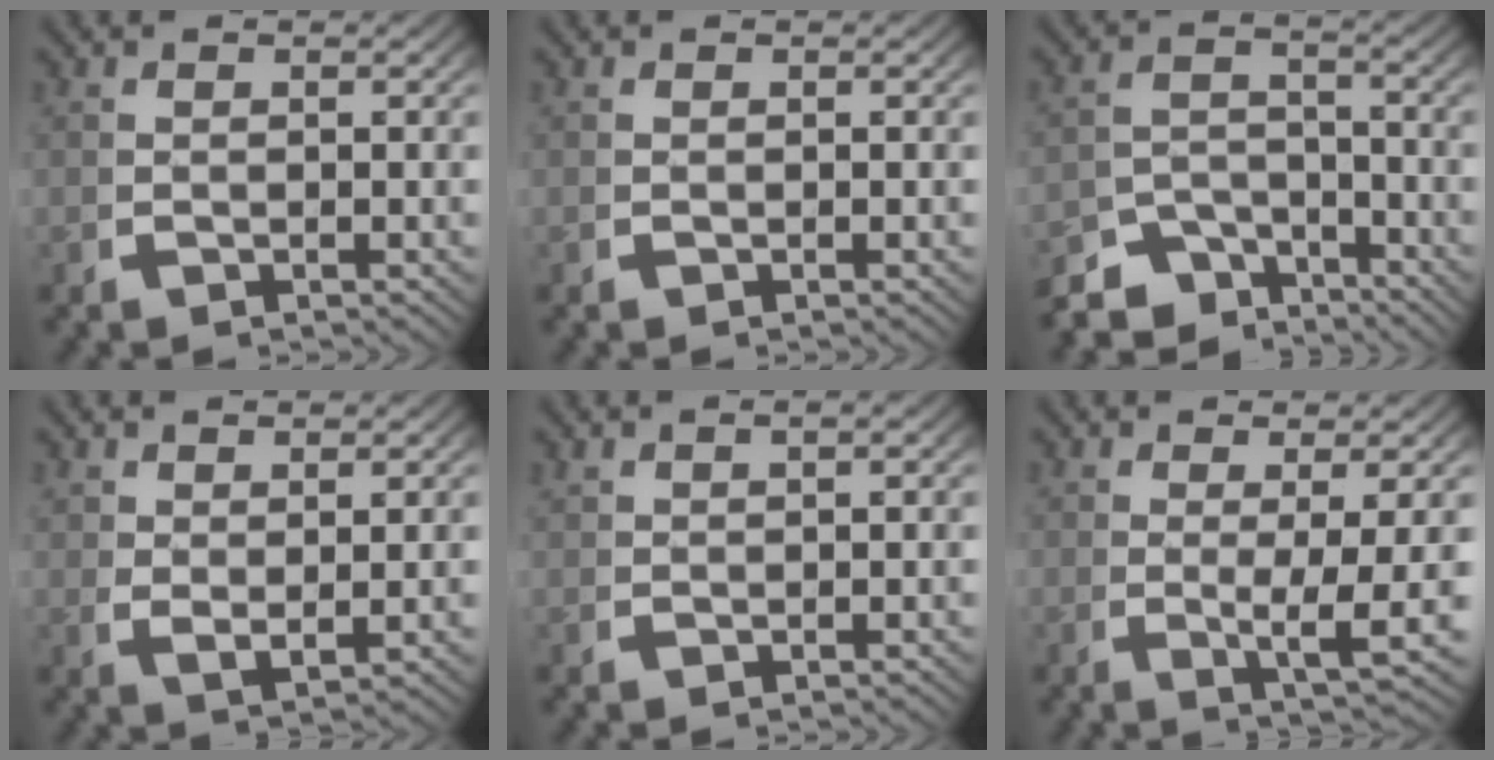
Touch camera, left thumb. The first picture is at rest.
{"total": 0.0}
{"total": 6.3, "force": [-4.5, 3.8, 2.3], "torque": [-0.018, -0.028, -0.075]}
{"total": 2.2, "force": [1.3, 0.8, 1.6], "torque": [-0.035, -0.010, 0.038]}
{"total": 0.9, "force": [0.8, -0.1, 0.2], "torque": [-0.002, 0.004, 0.021]}
{"total": 5.0, "force": [0.4, 1.2, 4.8], "torque": [-0.087, -0.015, 0.016]}